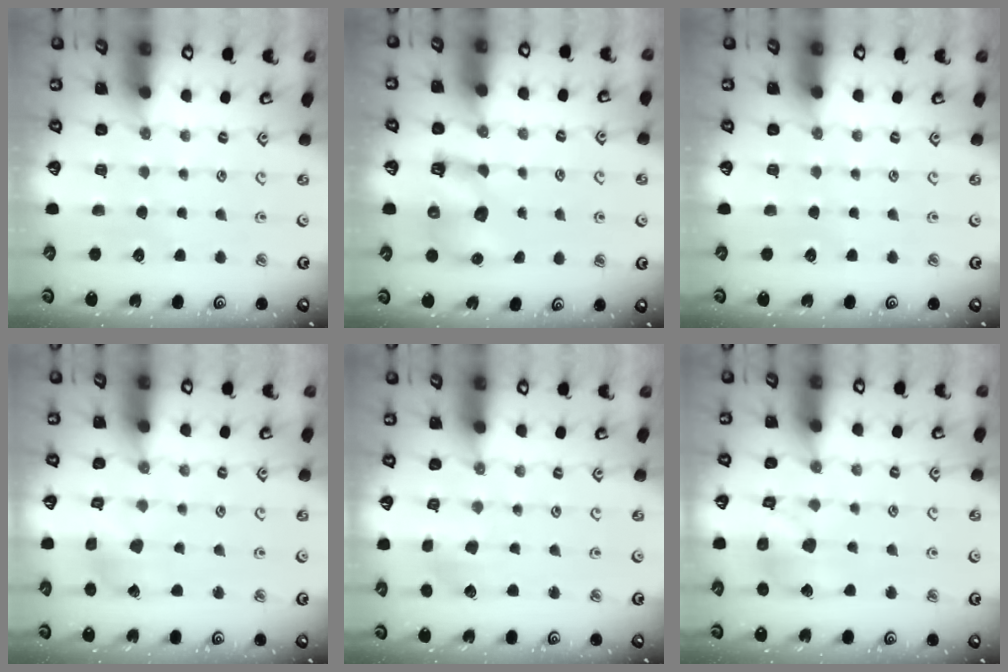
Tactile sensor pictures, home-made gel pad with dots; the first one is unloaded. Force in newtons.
{"total": 8.0, "press": 8.0, "slide": 0.8}
{"total": 0.0}
{"total": 4.1, "press": 4.1, "slide": 0.5}
{"total": 2.3, "press": 2.3, "slide": 0.3}
{"total": 12.5, "press": 12.4, "slide": 1.7}